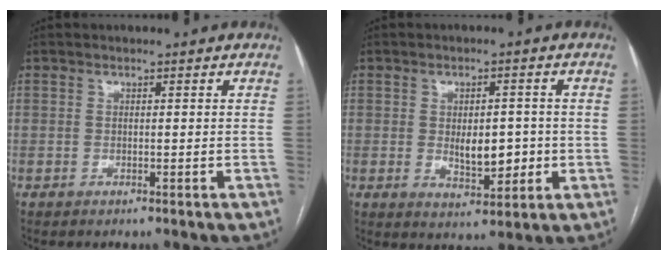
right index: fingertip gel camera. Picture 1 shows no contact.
{"total": 6.1, "force": [-0.5, 2.9, 5.4], "torque": [-0.080, -0.006, 0.002]}